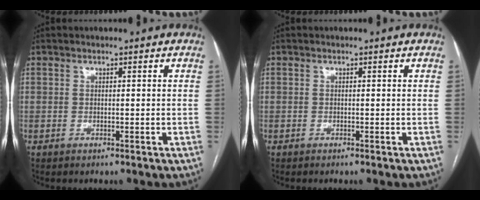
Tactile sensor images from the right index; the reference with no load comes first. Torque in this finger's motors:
{"motor_torque": [-0.18, 0.09, -0.03, 0.00]}